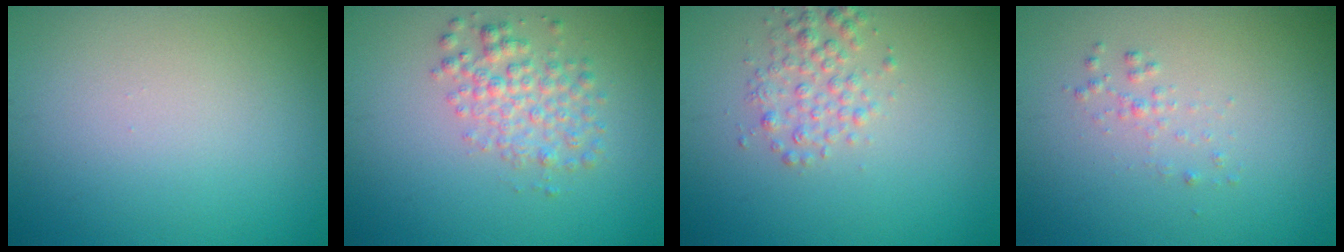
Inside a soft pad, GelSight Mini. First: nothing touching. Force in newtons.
{"total": 3.0, "press": 3.0, "slide": 0.1}
{"total": 2.2, "press": 2.2, "slide": 0.0}
{"total": 0.9, "press": 0.9, "slide": 0.0}